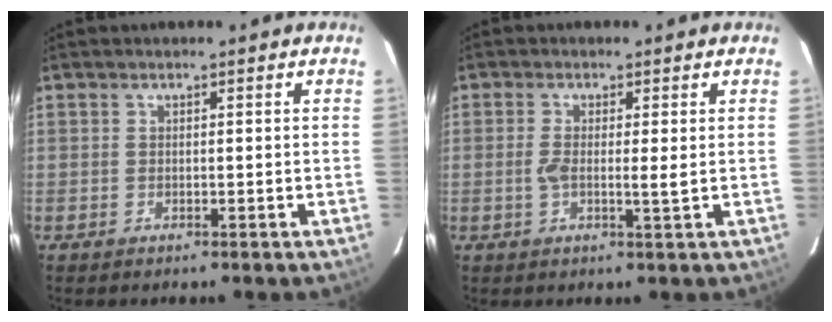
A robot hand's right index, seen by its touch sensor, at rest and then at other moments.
{"total": 3.3, "force": [0.1, 0.3, 3.3], "torque": [-0.063, -0.002, 0.000]}